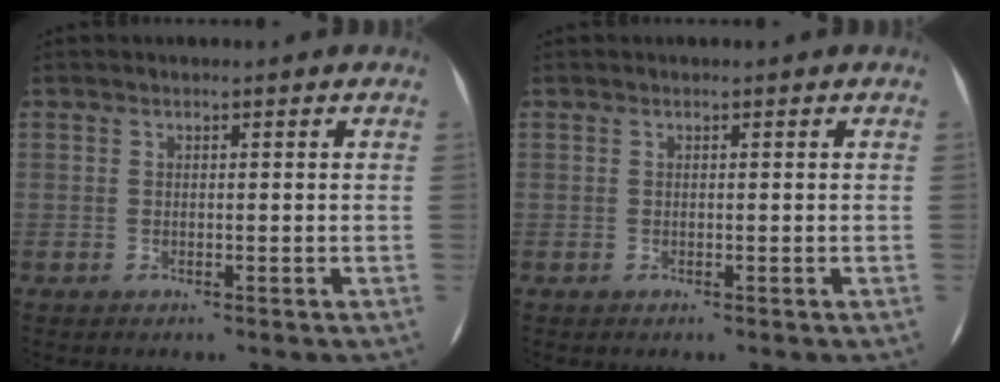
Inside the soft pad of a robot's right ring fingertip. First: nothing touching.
{"total": 0.0}